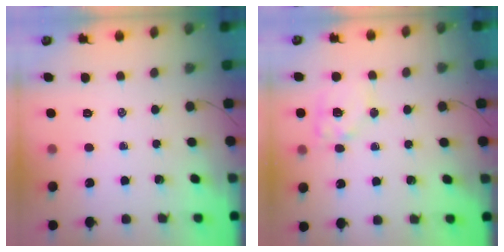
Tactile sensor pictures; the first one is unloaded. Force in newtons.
{"total": 10.4, "press": 10.3, "slide": 1.5}